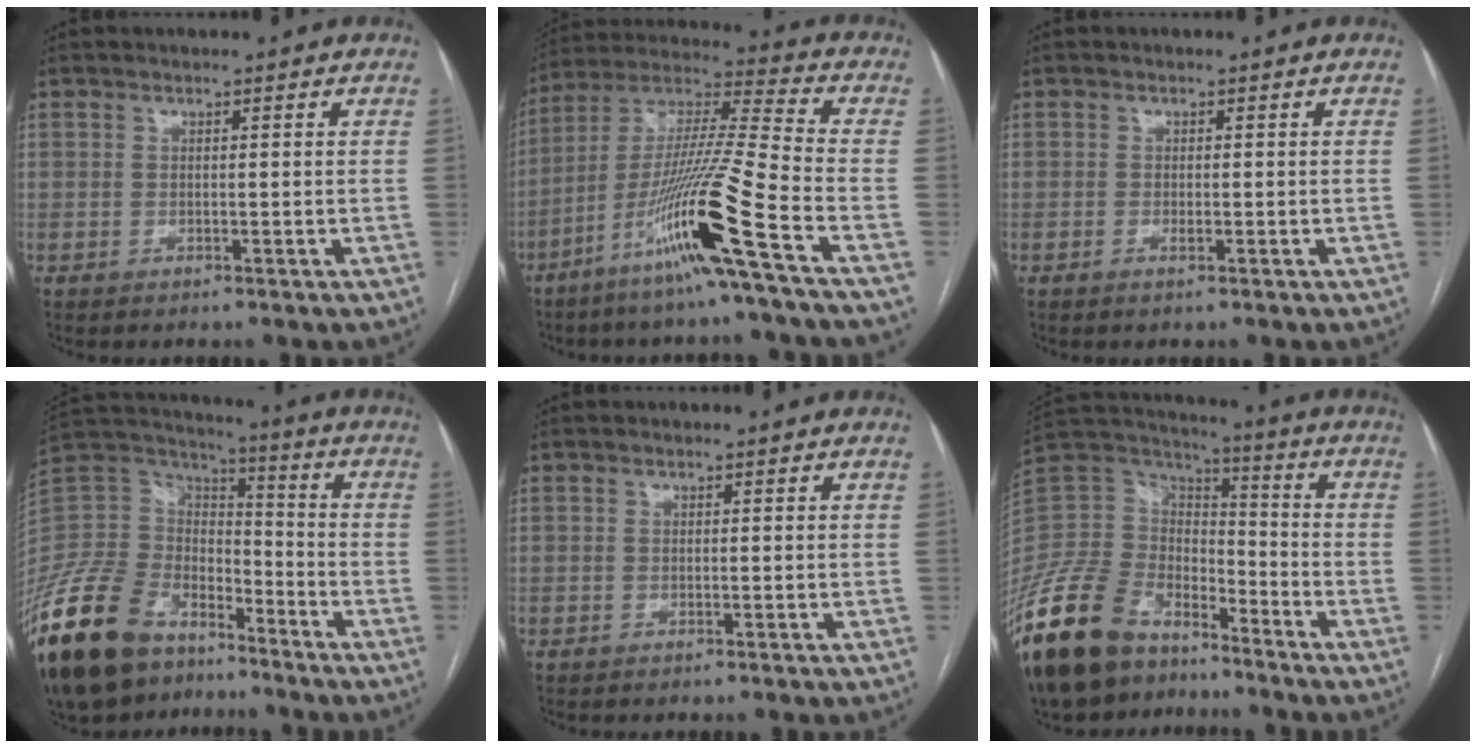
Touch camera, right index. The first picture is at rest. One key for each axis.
{"total": 18.1, "fx": -8.8, "fy": -1.8, "fz": 15.6, "tx": -0.318, "ty": -0.028, "tz": -0.169}
{"total": 0.8, "fx": -0.4, "fy": 0.2, "fz": 0.7, "tx": -0.013, "ty": 0.000, "tz": -0.006}
{"total": 24.3, "fx": -16.7, "fy": 12.9, "fz": 12.0, "tx": -0.305, "ty": 0.014, "tz": -0.306}
{"total": 0.0}
{"total": 21.5, "fx": -15.7, "fy": 10.9, "fz": 9.9, "tx": -0.237, "ty": 0.022, "tz": -0.291}